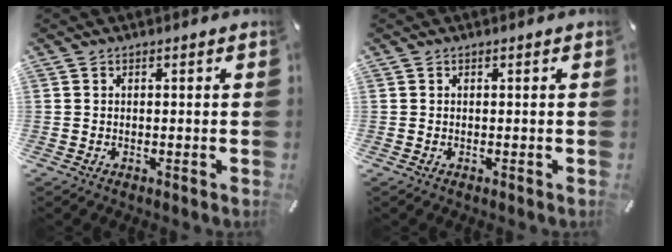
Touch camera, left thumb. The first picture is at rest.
{"total": 0.0}